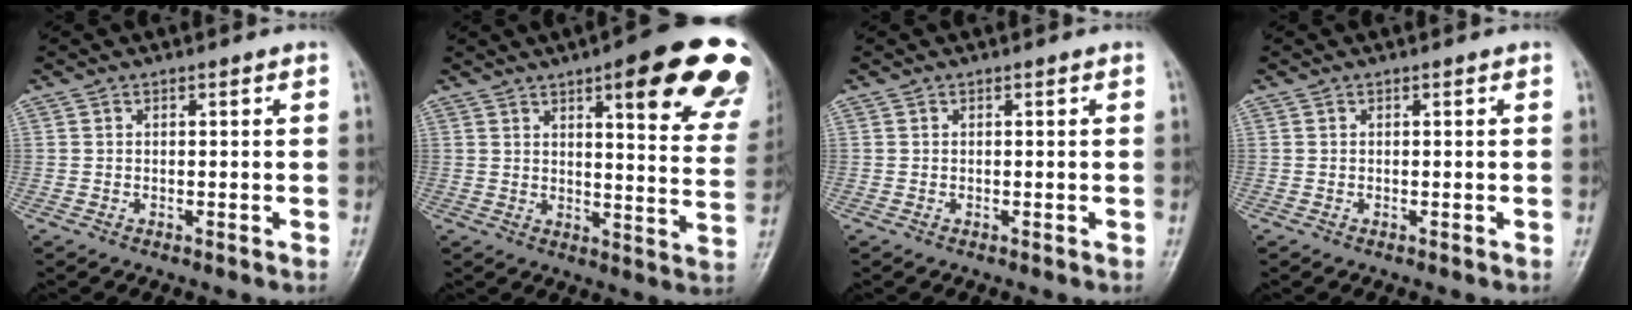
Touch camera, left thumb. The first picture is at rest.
{"total": 21.9, "force": [12.1, 5.6, 17.4], "torque": [-0.180, -0.041, 0.141]}
{"total": 0.0}
{"total": 0.0}